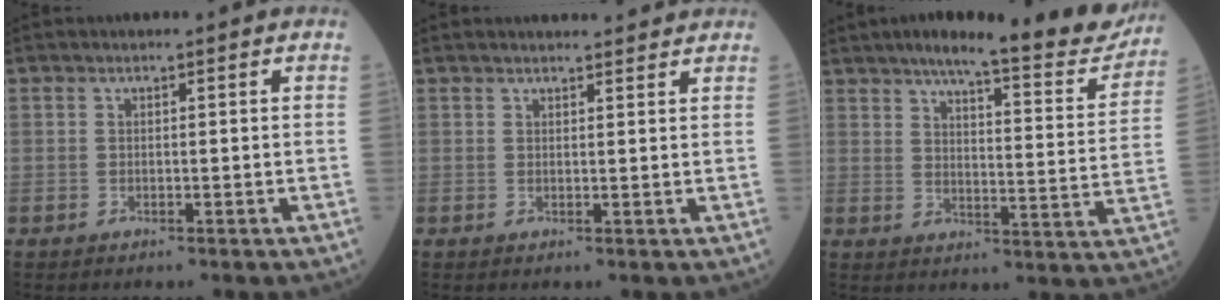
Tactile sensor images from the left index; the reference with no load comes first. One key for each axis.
{"total": 6.2, "fx": 5.9, "fy": 1.0, "fz": 1.5, "tx": -0.013, "ty": 0.017, "tz": 0.065}
{"total": 19.6, "fx": 16.9, "fy": 2.6, "fz": 9.5, "tx": -0.121, "ty": -0.030, "tz": 0.210}